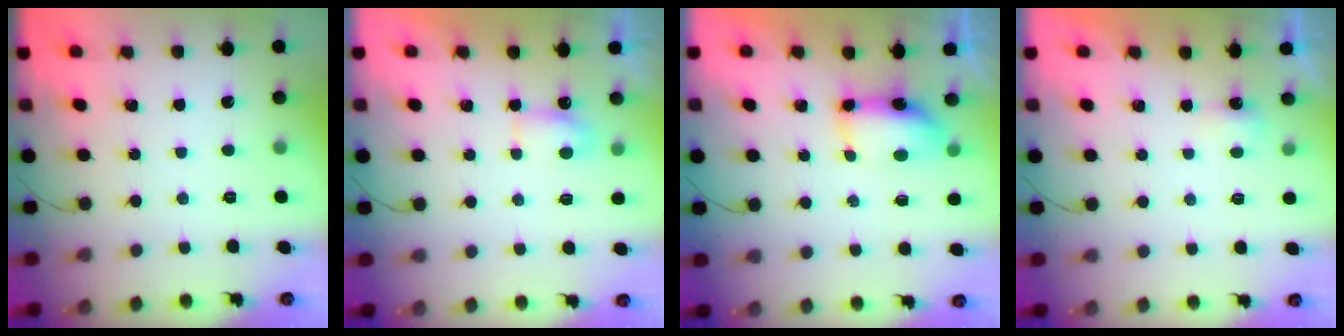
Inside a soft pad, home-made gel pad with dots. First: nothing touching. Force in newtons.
{"total": 4.1, "press": 4.0, "slide": 1.1}
{"total": 6.9, "press": 6.9, "slide": 0.6}
{"total": 2.3, "press": 2.2, "slide": 0.6}